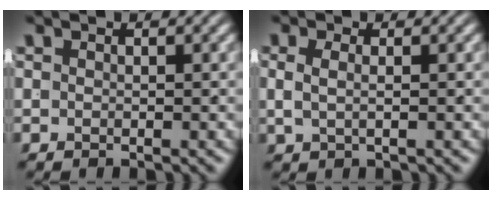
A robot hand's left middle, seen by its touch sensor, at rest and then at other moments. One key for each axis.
{"total": 1.3, "fx": 0.2, "fy": 0.0, "fz": 1.3, "tx": -0.026, "ty": -0.006, "tz": 0.011}